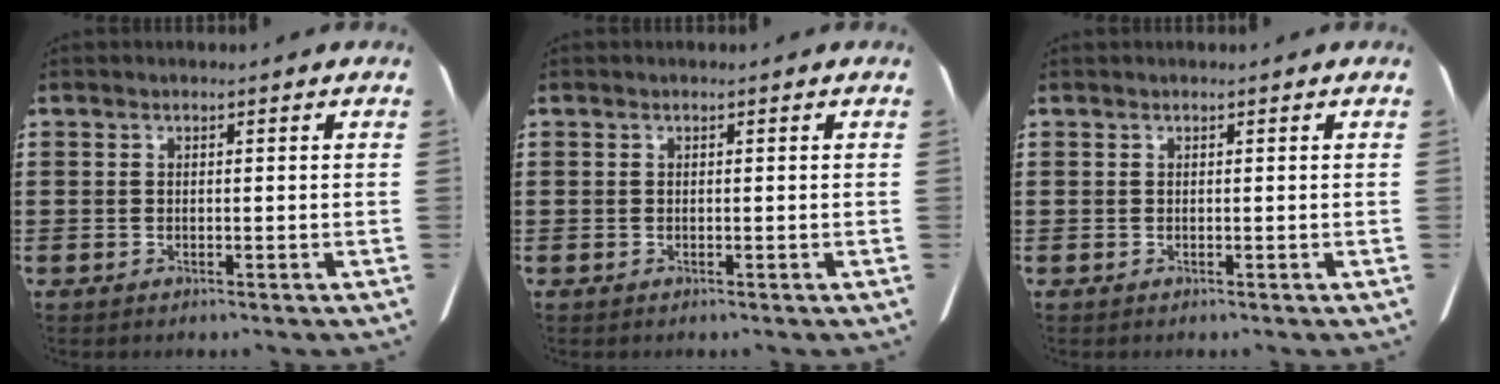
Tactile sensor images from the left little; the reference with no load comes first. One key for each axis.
{"total": 0.0}
{"total": 0.0}